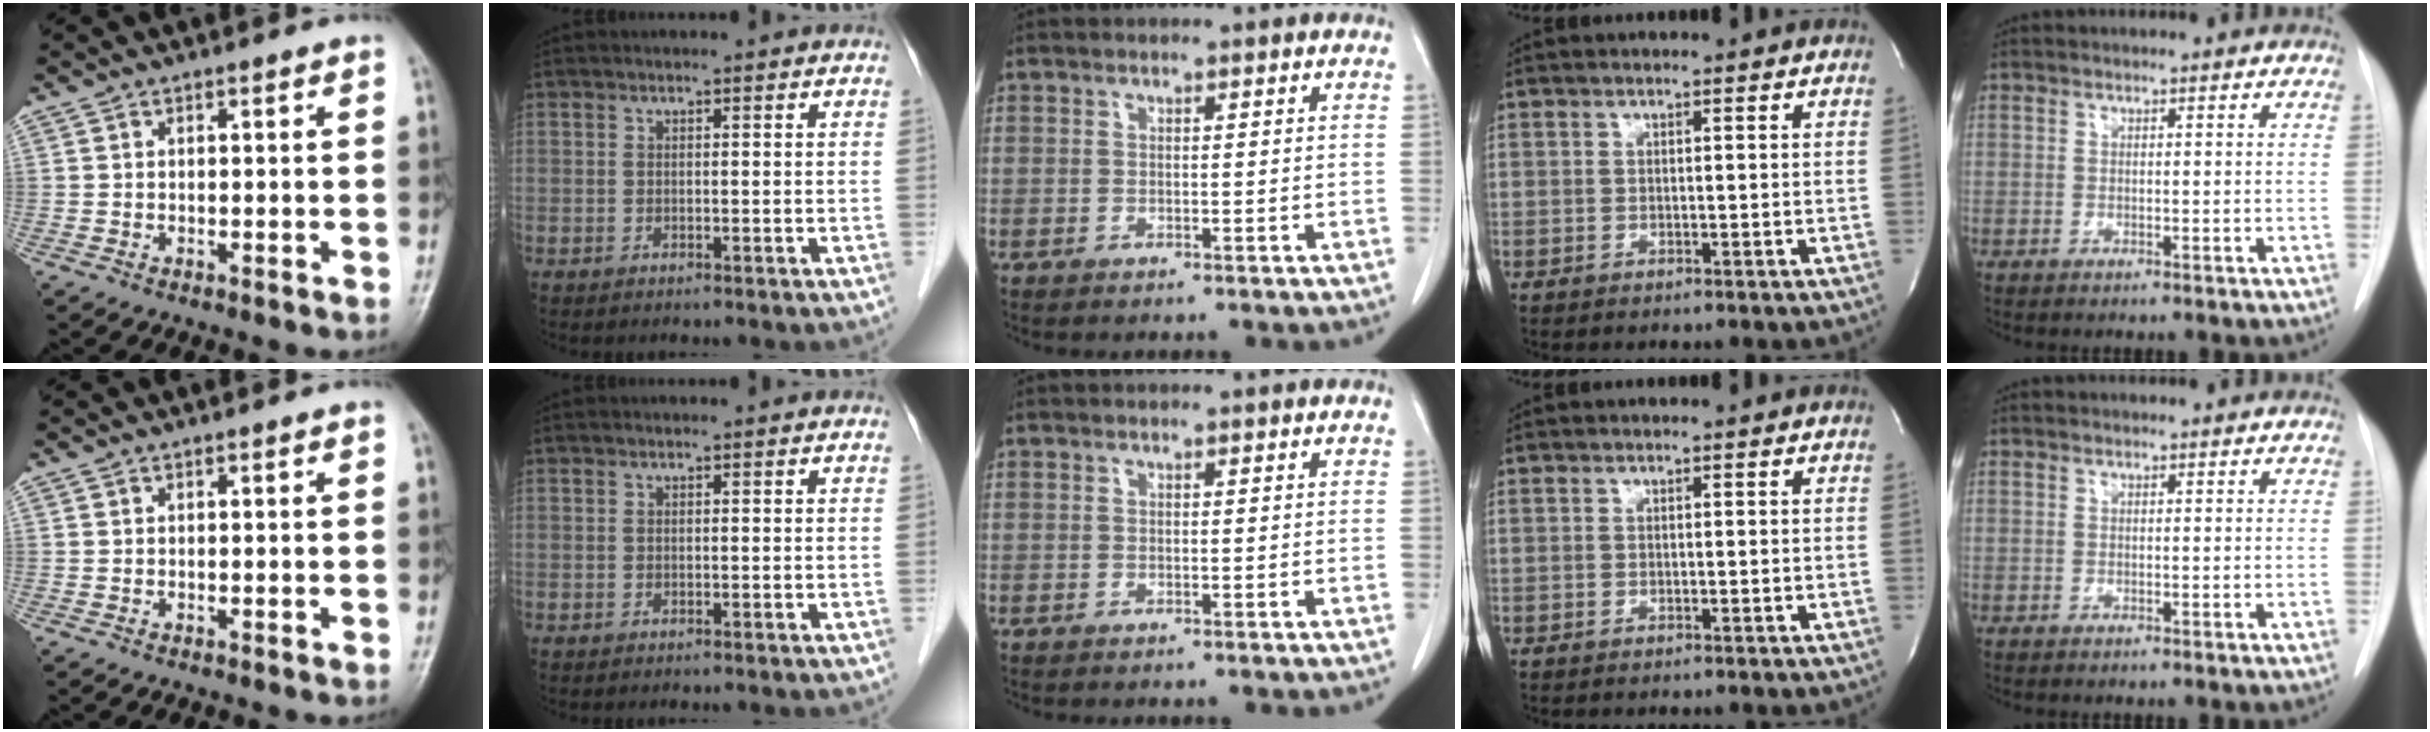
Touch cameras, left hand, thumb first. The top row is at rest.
{}